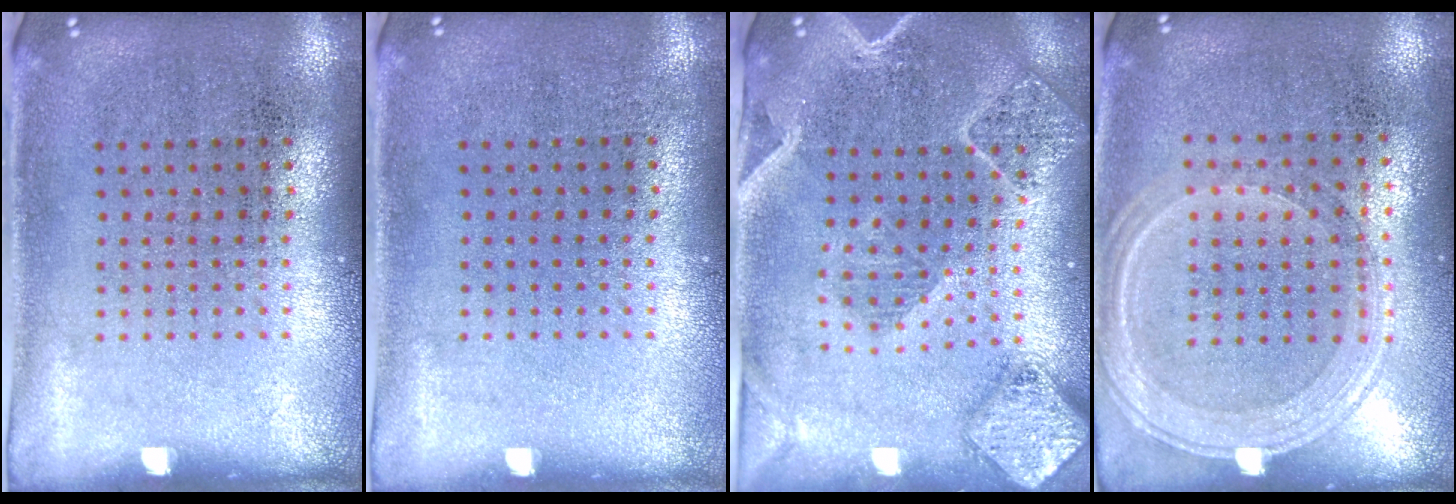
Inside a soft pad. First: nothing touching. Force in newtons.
{"total": 0.0}
{"total": 2.3, "press": 2.1, "slide": 0.9}
{"total": 1.2, "press": 1.1, "slide": 0.2}